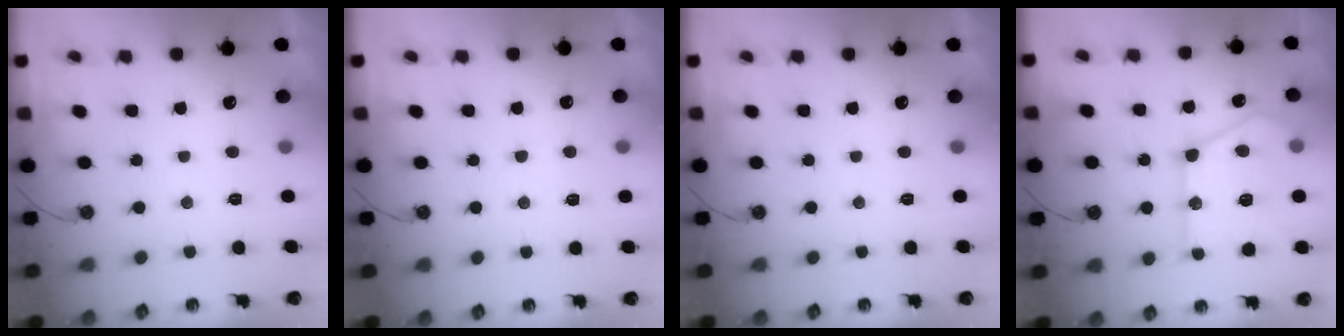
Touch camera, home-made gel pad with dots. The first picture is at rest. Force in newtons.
{"total": 2.7, "press": 2.7, "slide": 0.4}
{"total": 0.0}
{"total": 20.1, "press": 20.0, "slide": 2.3}